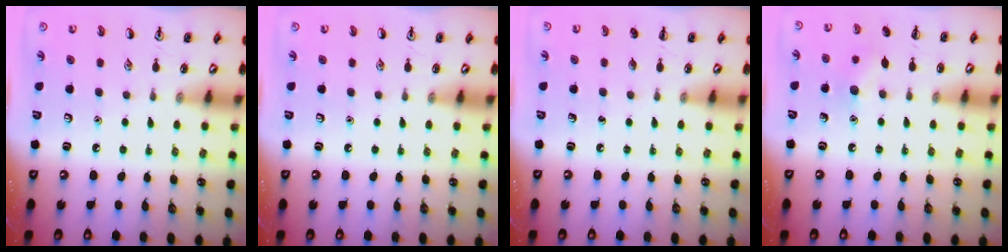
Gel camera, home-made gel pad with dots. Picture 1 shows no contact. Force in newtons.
{"total": 0.0}
{"total": 0.0}
{"total": 6.7, "press": 6.6, "slide": 1.4}